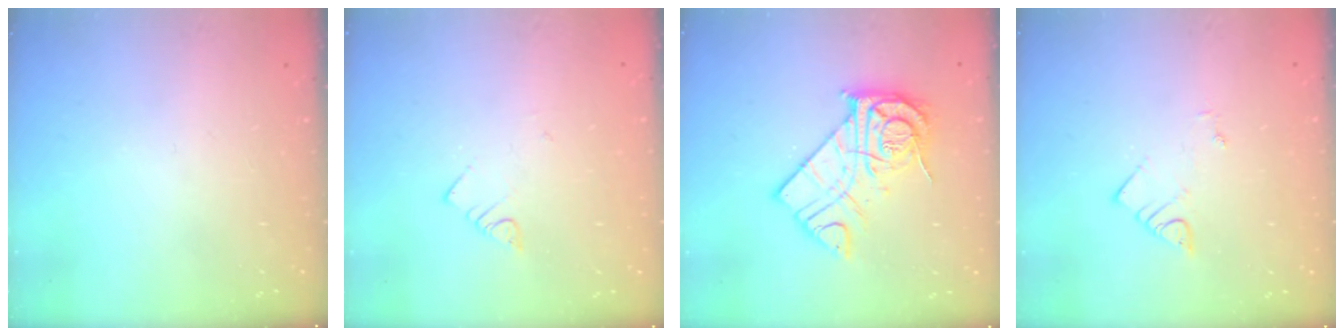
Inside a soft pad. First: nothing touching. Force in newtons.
{"total": 2.9, "press": 2.9, "slide": 0.2}
{"total": 15.6, "press": 15.5, "slide": 1.7}
{"total": 1.9, "press": 1.8, "slide": 0.4}